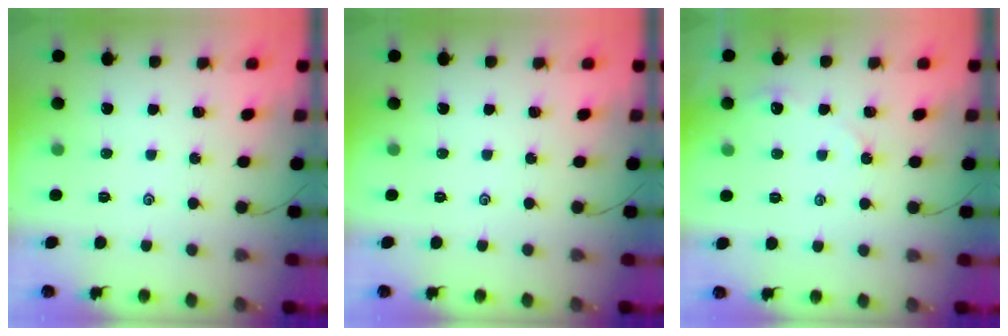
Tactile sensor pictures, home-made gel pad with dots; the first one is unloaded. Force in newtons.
{"total": 0.0}
{"total": 3.2, "press": 3.2, "slide": 0.3}